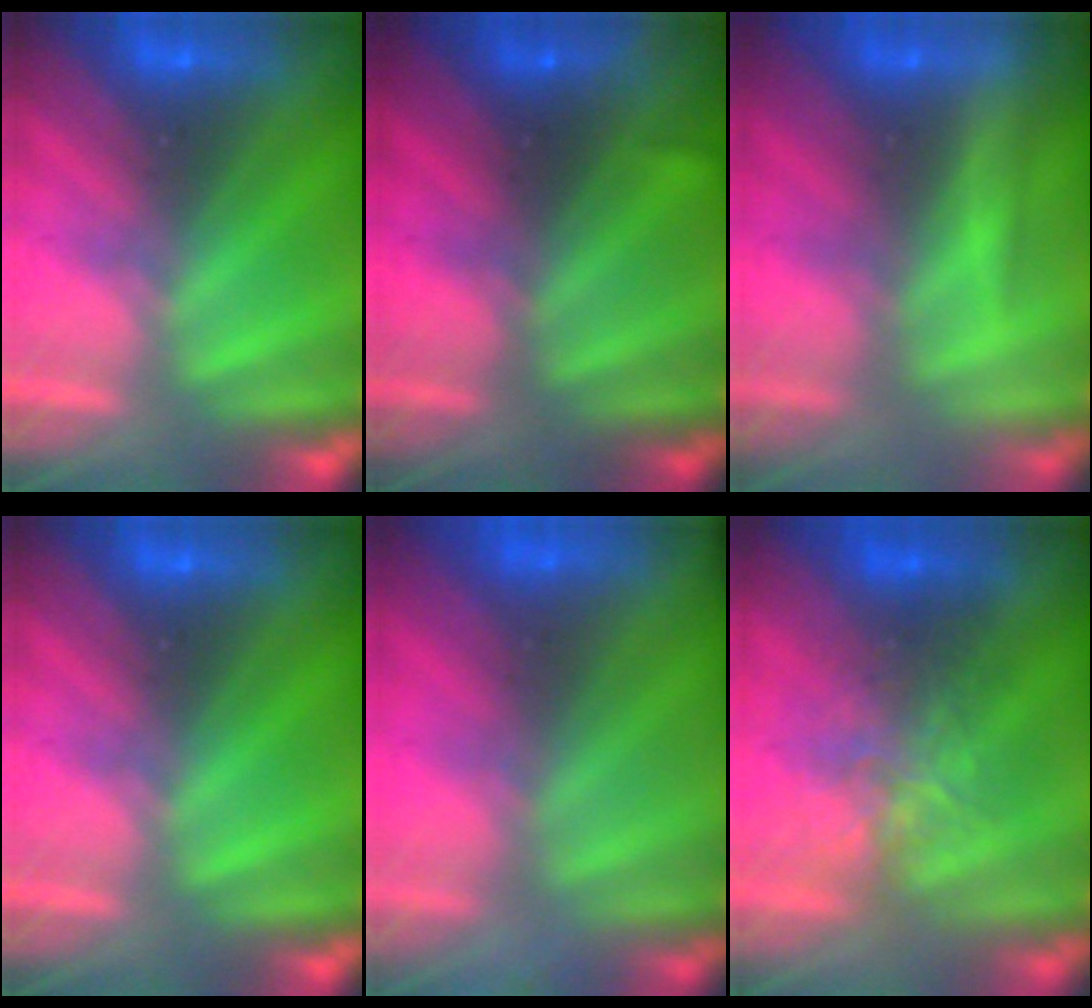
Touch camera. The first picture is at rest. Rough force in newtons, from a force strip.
{"total": 1.7}
{"total": 2.2}
{"total": 0.0}
{"total": 7.6}
{"total": 2.4}